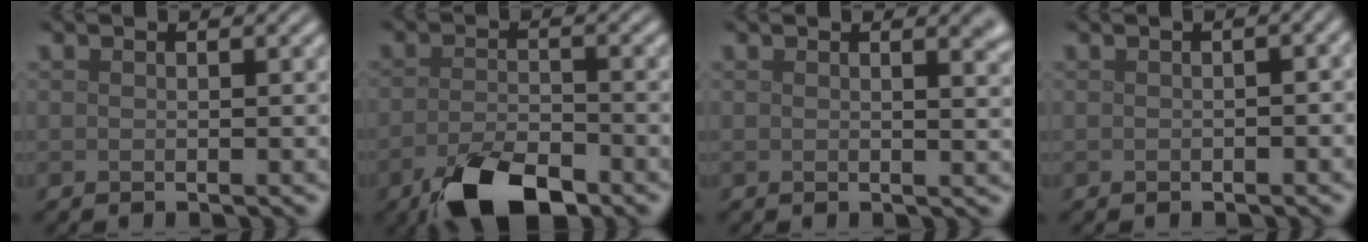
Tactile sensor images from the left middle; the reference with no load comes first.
{"total": 7.0, "force": [-4.5, 2.9, 4.6], "torque": [-0.089, -0.013, -0.083]}
{"total": 2.5, "force": [1.4, 1.0, 1.8], "torque": [-0.009, 0.003, 0.020]}
{"total": 1.2, "force": [-0.3, 0.3, 1.1], "torque": [-0.014, 0.002, -0.002]}